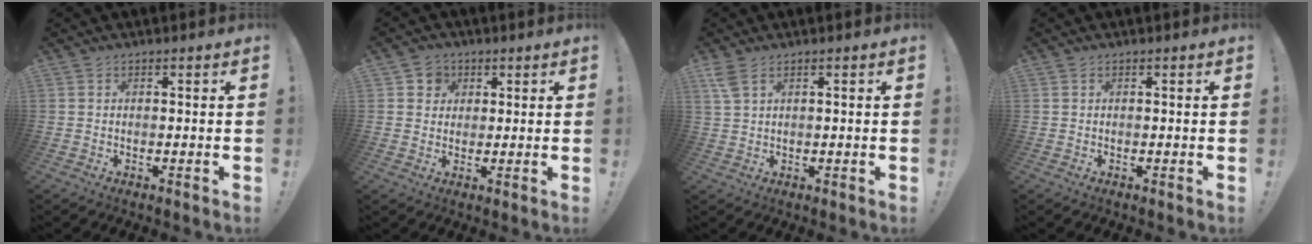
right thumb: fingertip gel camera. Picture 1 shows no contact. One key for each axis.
{"total": 4.3, "fx": 1.3, "fy": 4.0, "fz": 0.9, "tx": -0.015, "ty": 0.000, "tz": 0.023}
{"total": 3.8, "fx": 2.3, "fy": 1.6, "fz": 2.5, "tx": -0.051, "ty": -0.002, "tz": 0.044}
{"total": 0.0}